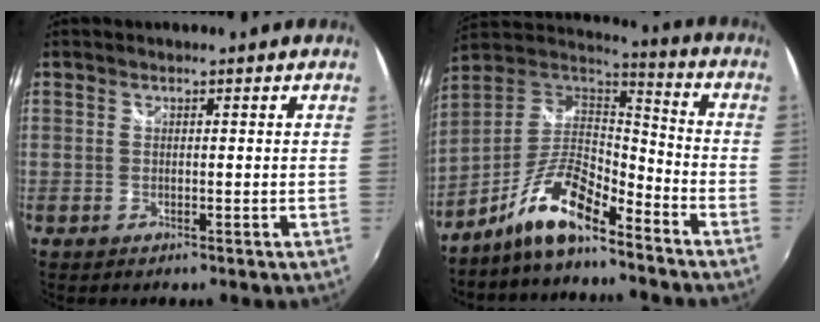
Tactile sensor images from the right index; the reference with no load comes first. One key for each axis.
{"total": 12.7, "fx": -8.9, "fy": 3.2, "fz": 8.4, "tx": -0.176, "ty": 0.007, "tz": -0.171}